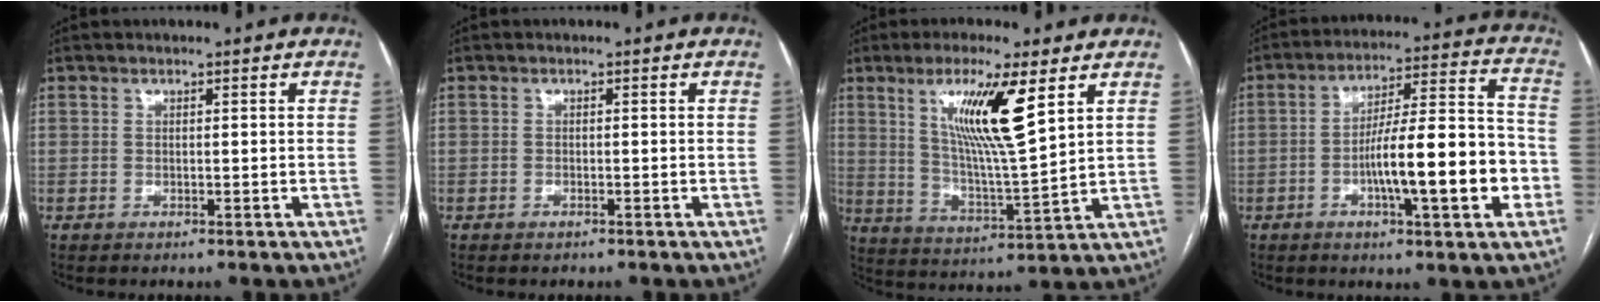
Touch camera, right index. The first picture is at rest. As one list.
[{"total": 0.6, "force": [-0.5, 0.2, 0.2], "torque": [-0.008, -0.001, -0.007]}, {"total": 12.1, "force": [5.5, 0.6, 10.8], "torque": [-0.201, -0.011, 0.101]}, {"total": 15.5, "force": [-4.2, 2.2, 14.8], "torque": [-0.230, 0.018, -0.062]}]